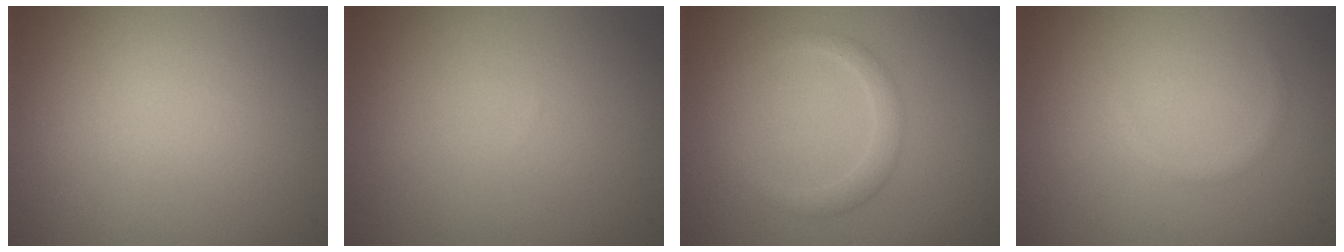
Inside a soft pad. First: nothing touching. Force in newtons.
{"total": 0.0}
{"total": 1.7, "press": 1.7, "slide": 0.1}
{"total": 0.6, "press": 0.6, "slide": 0.0}